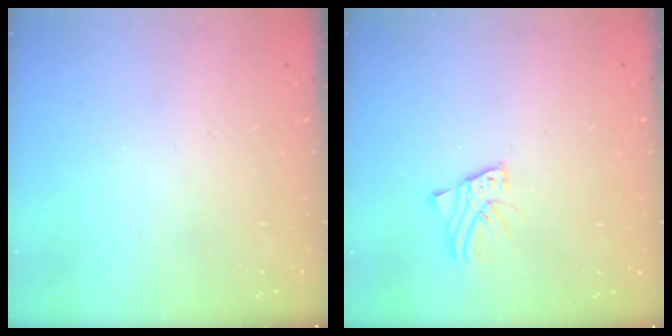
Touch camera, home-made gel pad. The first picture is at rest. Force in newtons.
{"total": 2.4, "press": 2.4, "slide": 0.1}